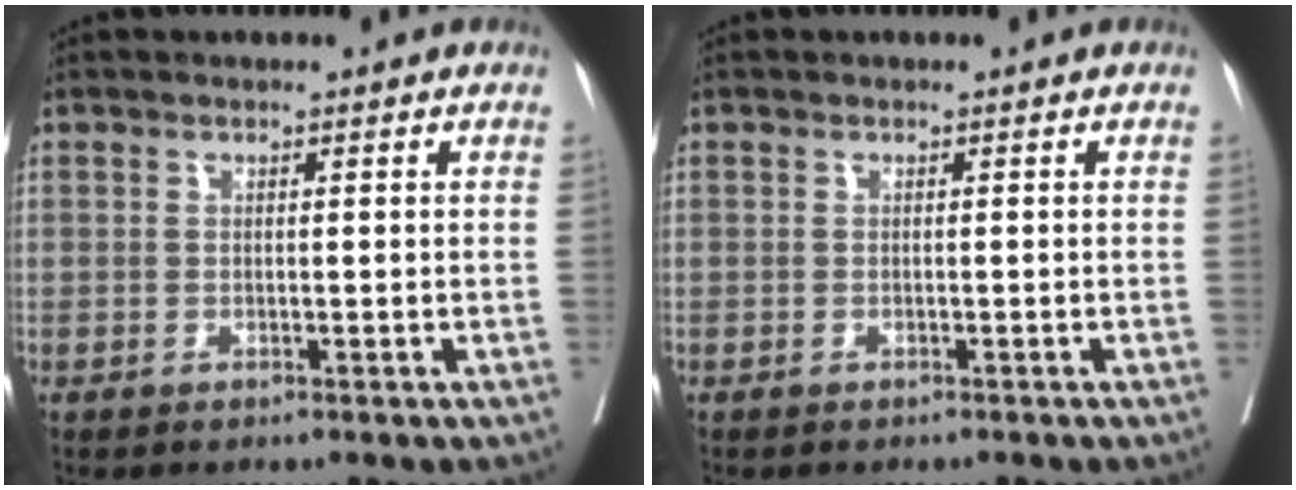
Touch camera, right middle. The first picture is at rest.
{"total": 0.9, "force": [-0.8, 0.2, 0.2], "torque": [-0.010, -0.002, -0.014]}